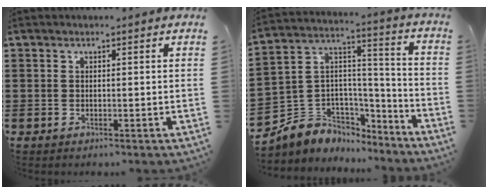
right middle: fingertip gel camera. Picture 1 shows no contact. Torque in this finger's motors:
{"motor_torque": [2.14, 0.00, -0.81, -0.18]}